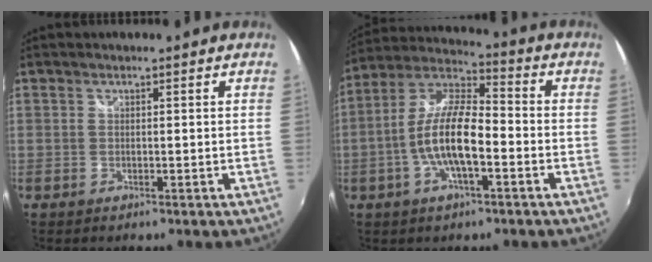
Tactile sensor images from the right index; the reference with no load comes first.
{"total": 12.8, "force": [-3.5, 4.1, 11.6], "torque": [-0.237, 0.005, -0.069]}